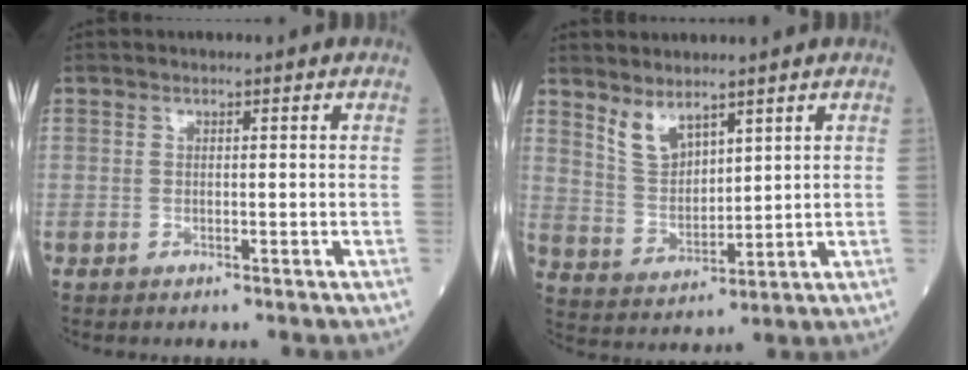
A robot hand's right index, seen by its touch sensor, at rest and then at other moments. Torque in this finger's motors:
{"motor_torque": [0.45, 0.58, 0.16, 0.04]}